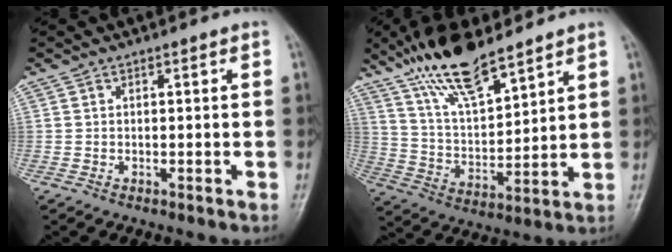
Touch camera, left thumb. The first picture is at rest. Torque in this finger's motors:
{"motor_torque": [1.46, -0.14, 1.50, -1.28, 0.36]}